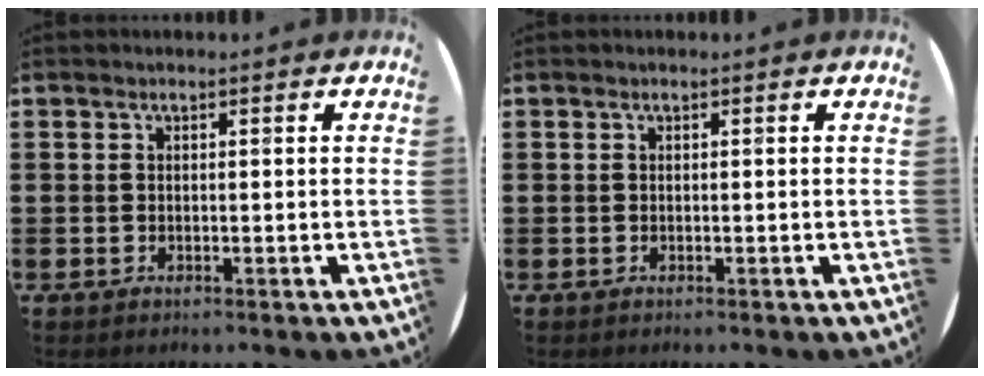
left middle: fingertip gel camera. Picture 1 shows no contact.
{"total": 0.0}